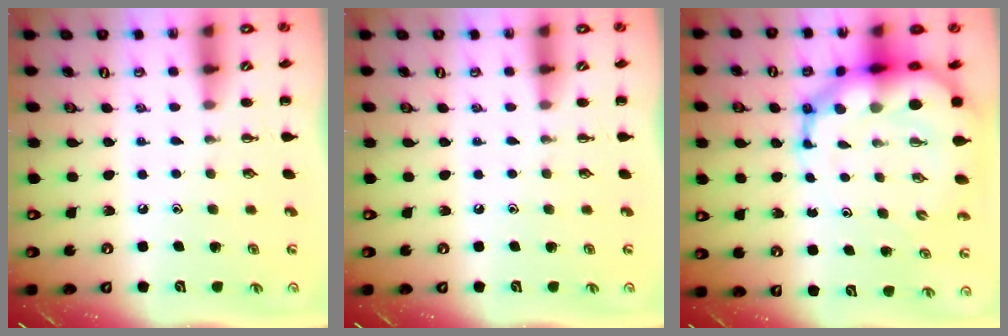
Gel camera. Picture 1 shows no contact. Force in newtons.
{"total": 0.0}
{"total": 14.3, "press": 13.8, "slide": 4.0}